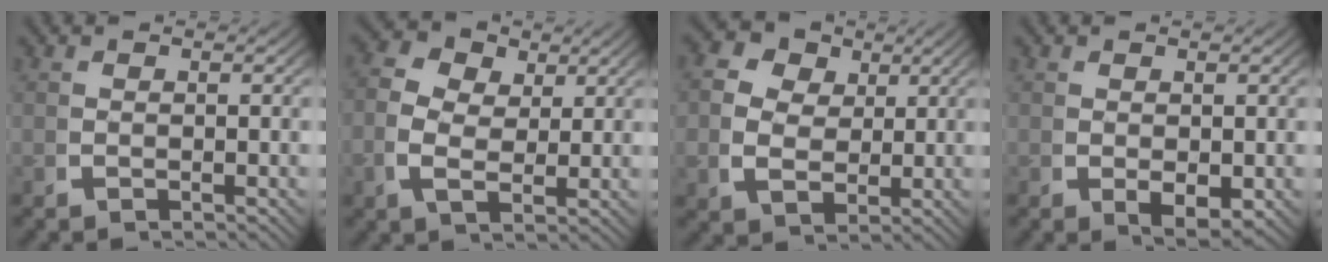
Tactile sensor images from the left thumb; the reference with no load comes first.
{"total": 5.2, "force": [1.4, 3.7, 3.3], "torque": [-0.076, -0.020, 0.027]}
{"total": 7.5, "force": [1.8, 6.2, 3.9], "torque": [-0.088, -0.022, 0.036]}
{"total": 2.7, "force": [-0.3, 1.7, 2.0], "torque": [-0.040, -0.019, 0.009]}